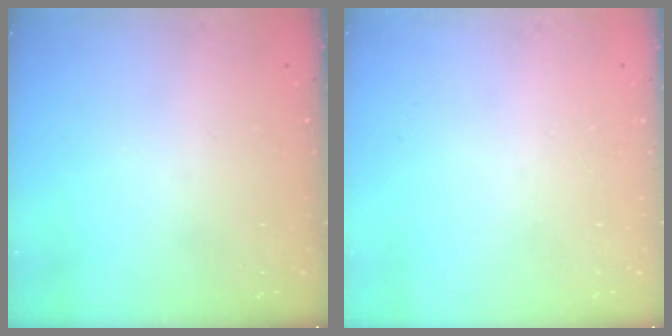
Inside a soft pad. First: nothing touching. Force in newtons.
{"total": 0.0}